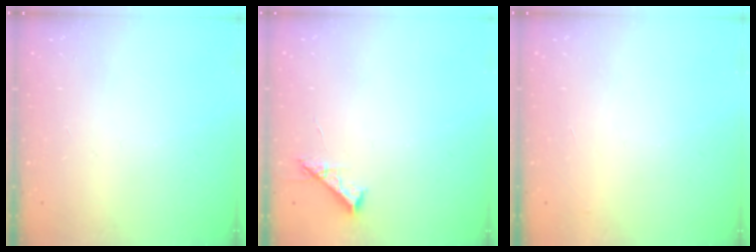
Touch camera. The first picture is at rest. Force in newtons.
{"total": 6.0, "press": 6.0, "slide": 0.5}
{"total": 2.9, "press": 2.9, "slide": 0.1}